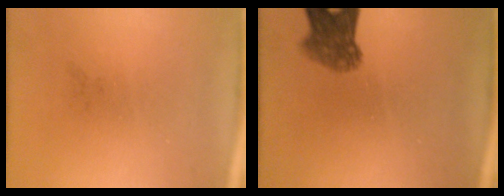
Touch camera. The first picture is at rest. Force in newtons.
{"total": 5.2}